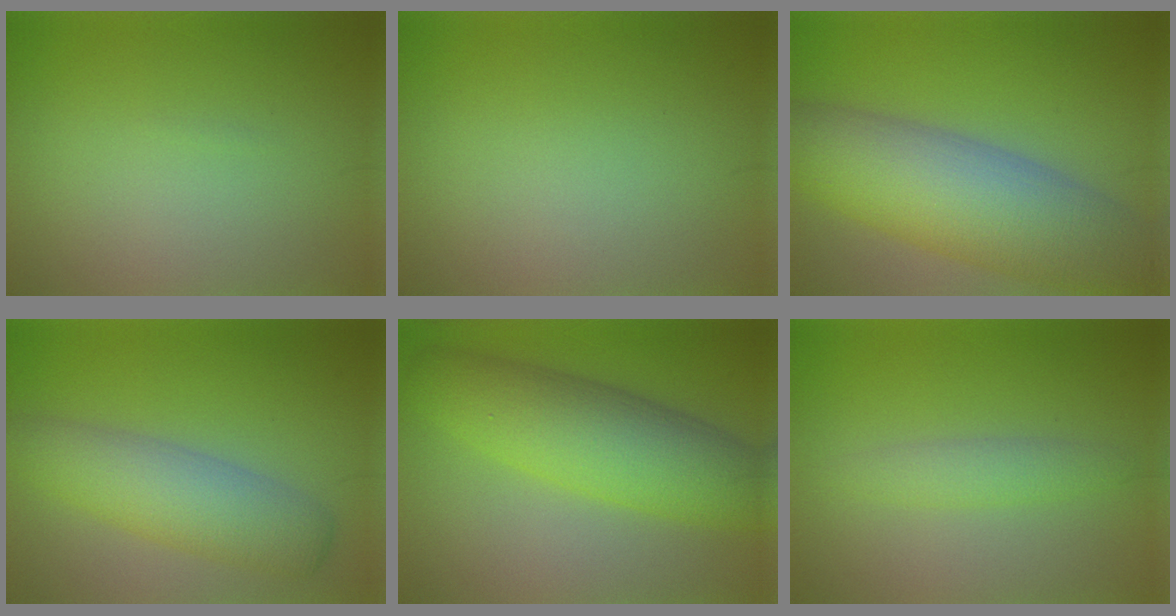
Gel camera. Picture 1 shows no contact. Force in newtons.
{"total": 0.0}
{"total": 11.0, "press": 10.9, "slide": 0.8}
{"total": 5.5, "press": 5.5, "slide": 0.1}
{"total": 8.2, "press": 8.2, "slide": 0.1}
{"total": 2.0, "press": 2.0, "slide": 0.1}